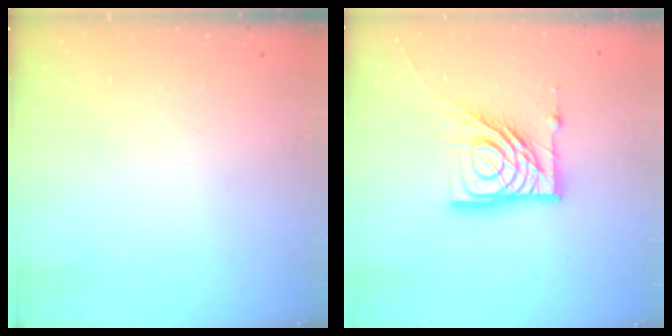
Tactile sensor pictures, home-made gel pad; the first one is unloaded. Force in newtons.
{"total": 15.9, "press": 15.8, "slide": 1.4}